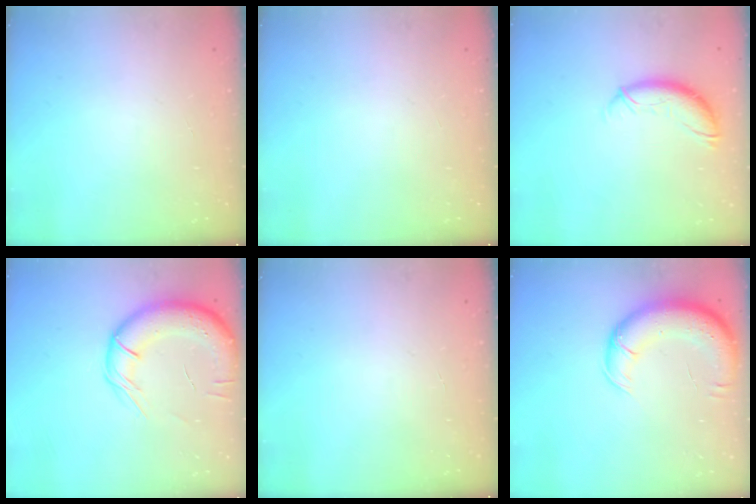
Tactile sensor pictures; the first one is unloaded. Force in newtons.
{"total": 0.0}
{"total": 10.5, "press": 10.5, "slide": 0.7}
{"total": 15.4, "press": 14.9, "slide": 4.0}
{"total": 0.0}
{"total": 13.2, "press": 12.8, "slide": 3.3}